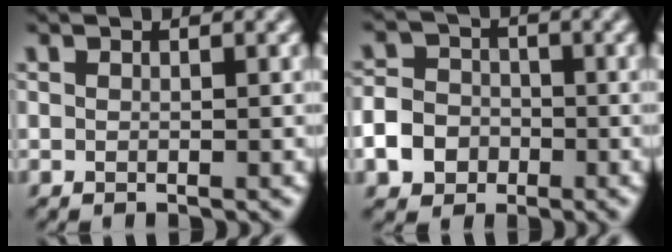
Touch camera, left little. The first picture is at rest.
{"total": 6.2, "force": [-2.7, 5.2, 2.0], "torque": [-0.039, -0.012, -0.073]}